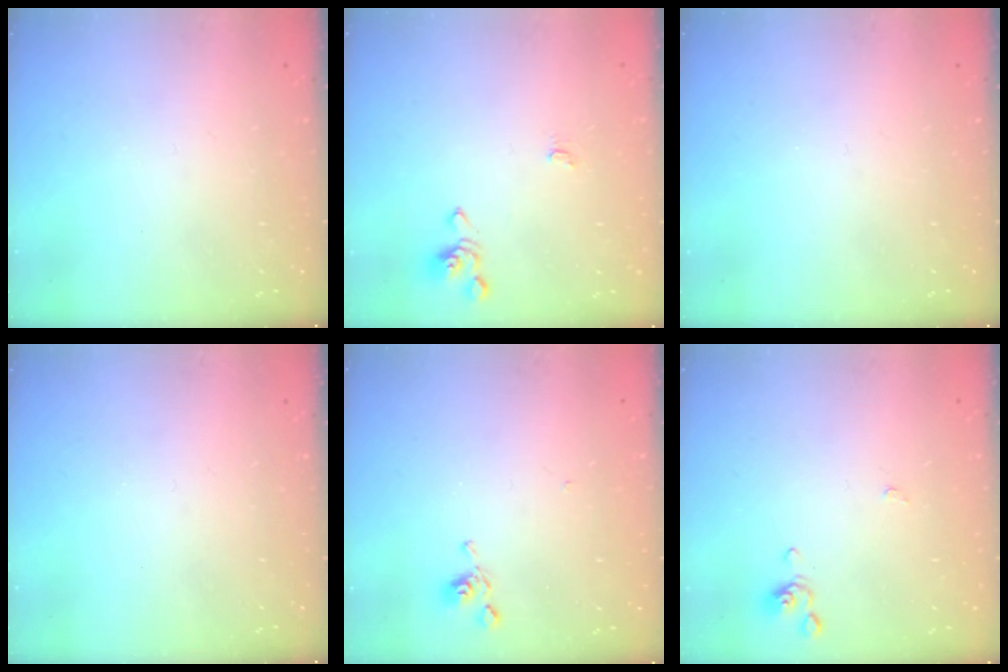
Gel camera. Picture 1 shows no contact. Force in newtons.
{"total": 0.0}
{"total": 0.0}
{"total": 0.0}
{"total": 4.5, "press": 4.5, "slide": 0.4}
{"total": 0.0}